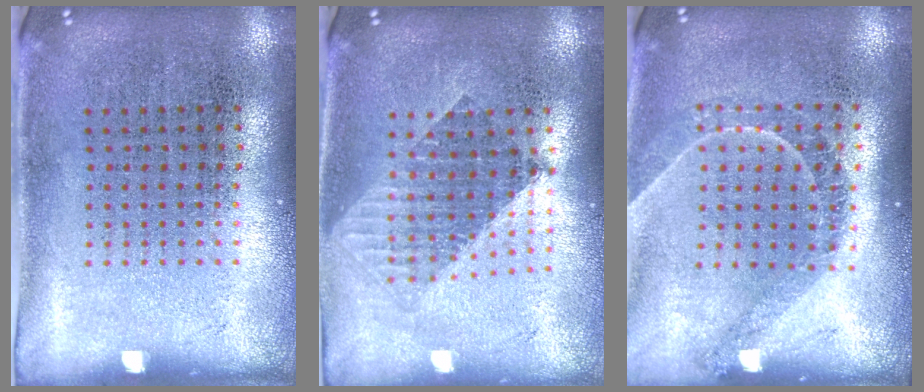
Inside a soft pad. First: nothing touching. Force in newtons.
{"total": 1.6, "press": 1.3, "slide": 0.8}
{"total": 1.3, "press": 1.2, "slide": 0.4}